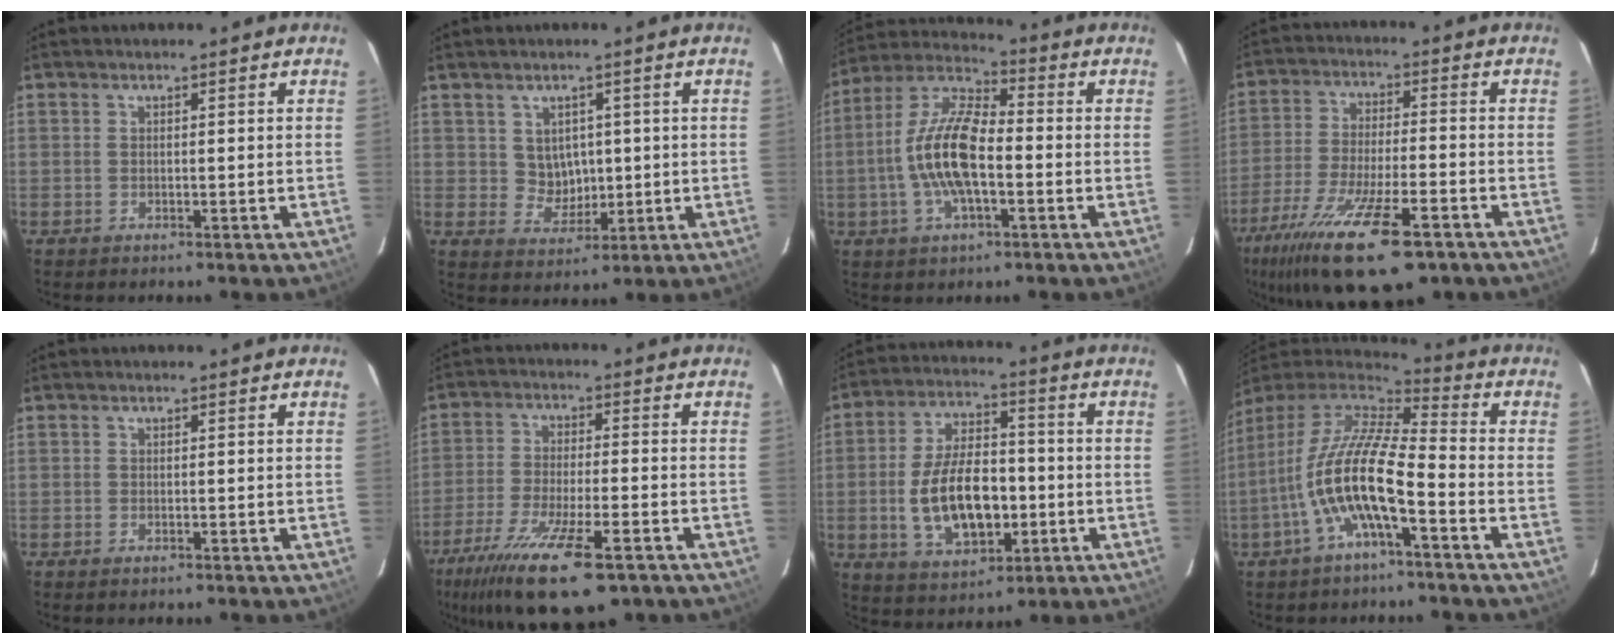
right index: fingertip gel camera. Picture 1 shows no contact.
{"total": 4.9, "force": [1.0, 4.5, 1.7], "torque": [-0.029, 0.007, 0.028]}
{"total": 13.8, "force": [-2.4, 5.4, 12.4], "torque": [-0.255, 0.009, -0.050]}
{"total": 20.2, "force": [-12.7, 5.7, 14.6], "torque": [-0.289, -0.061, -0.218]}
{"total": 0.6, "force": [-0.5, 0.2, 0.4], "torque": [-0.007, -0.001, -0.009]}
{"total": 18.0, "force": [-11.3, 4.6, 13.3], "torque": [-0.267, -0.060, -0.198]}
{"total": 15.1, "force": [-2.9, 7.9, 12.5], "torque": [-0.248, 0.007, -0.036]}
{"total": 15.2, "force": [-5.3, 3.4, 13.9], "torque": [-0.261, -0.006, -0.106]}